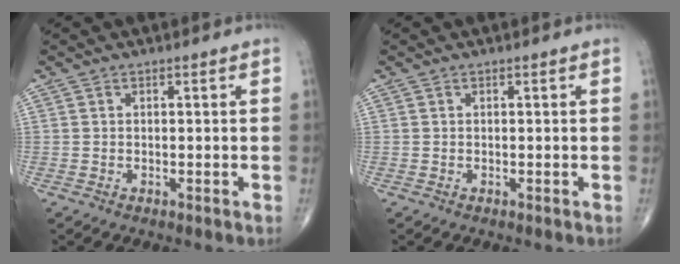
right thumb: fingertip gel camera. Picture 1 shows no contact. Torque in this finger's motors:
{"motor_torque": [0.00, 0.00, 0.03, 0.03, 0.03]}